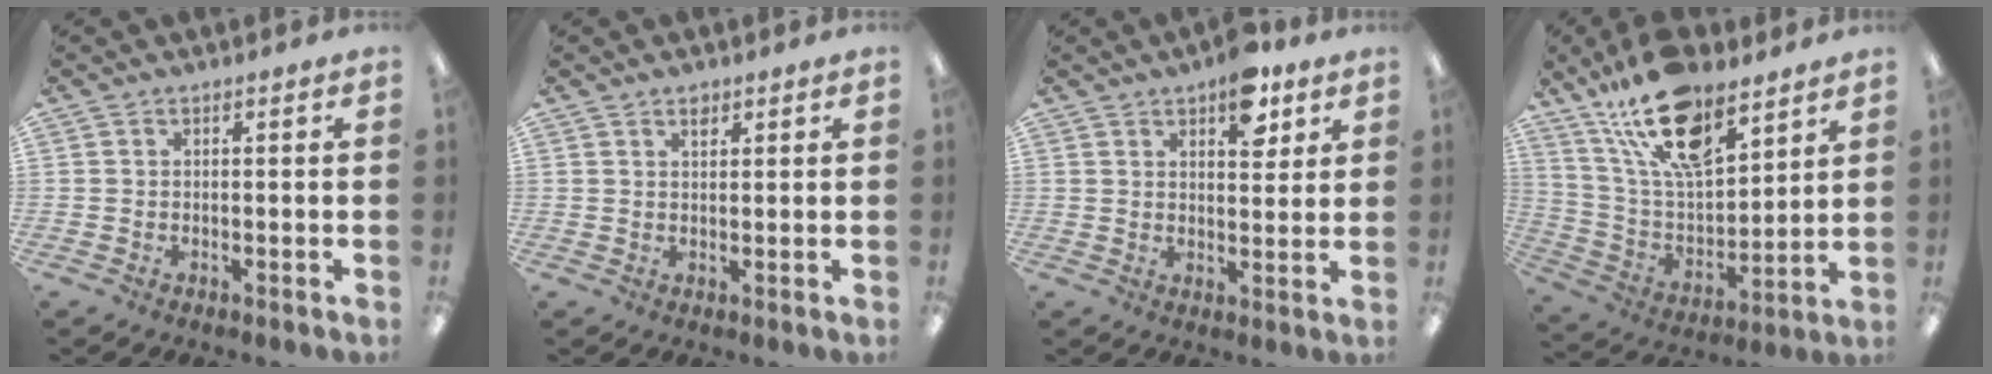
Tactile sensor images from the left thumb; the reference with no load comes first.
{"total": 1.8, "force": [1.4, 0.8, 0.8], "torque": [-0.009, -0.004, 0.024]}
{"total": 9.1, "force": [5.6, 4.5, 5.7], "torque": [-0.059, -0.027, 0.091]}
{"total": 20.2, "force": [14.0, 8.3, 11.9], "torque": [-0.224, -0.066, 0.247]}